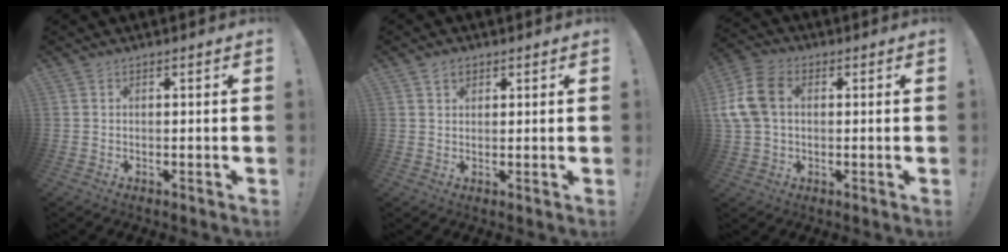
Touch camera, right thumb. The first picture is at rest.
{"total": 2.6, "force": [1.5, 1.8, 1.2], "torque": [-0.013, -0.003, 0.026]}
{"total": 12.3, "force": [1.9, 8.8, 8.4], "torque": [-0.183, 0.012, 0.043]}